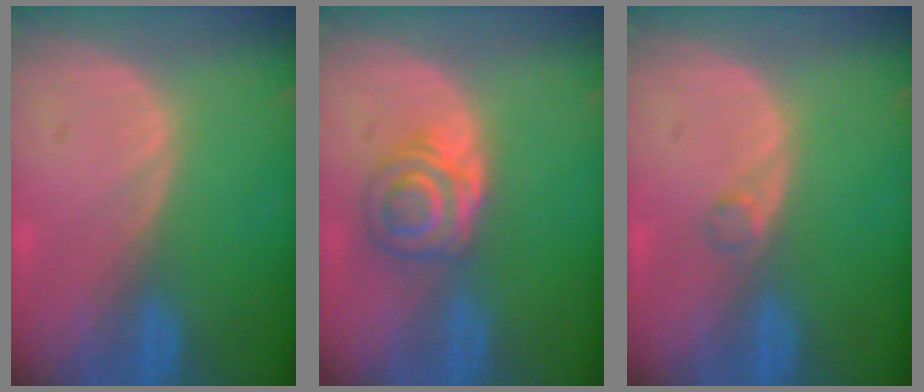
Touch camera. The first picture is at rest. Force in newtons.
{"total": 5.5, "press": 5.2, "slide": 1.7}
{"total": 1.2, "press": 1.2, "slide": 0.1}